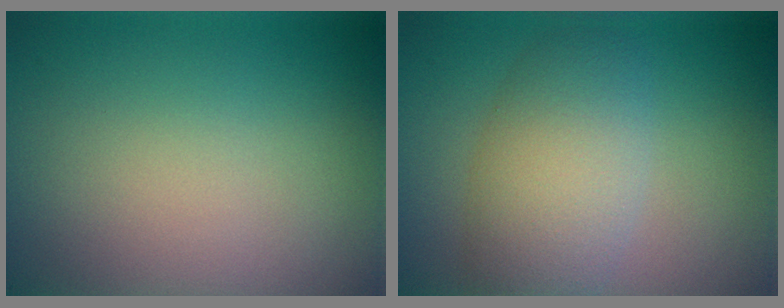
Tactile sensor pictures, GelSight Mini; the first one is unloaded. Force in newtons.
{"total": 5.5, "press": 5.5, "slide": 0.3}